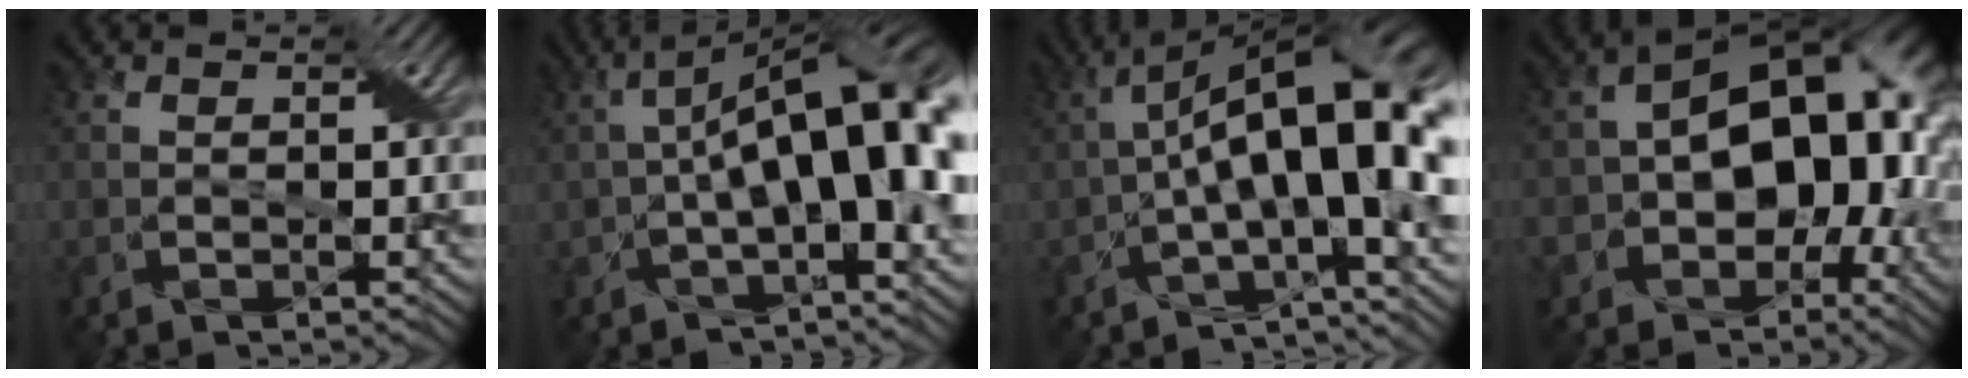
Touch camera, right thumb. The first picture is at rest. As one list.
[{"total": 13.0, "force": [-0.3, 5.1, 11.9], "torque": [-0.194, 0.013, -0.006]}, {"total": 16.1, "force": [-1.3, 5.8, 14.9], "torque": [-0.219, 0.011, -0.022]}, {"total": 17.2, "force": [-2.5, 12.6, 11.4], "torque": [-0.142, -0.005, -0.072]}]